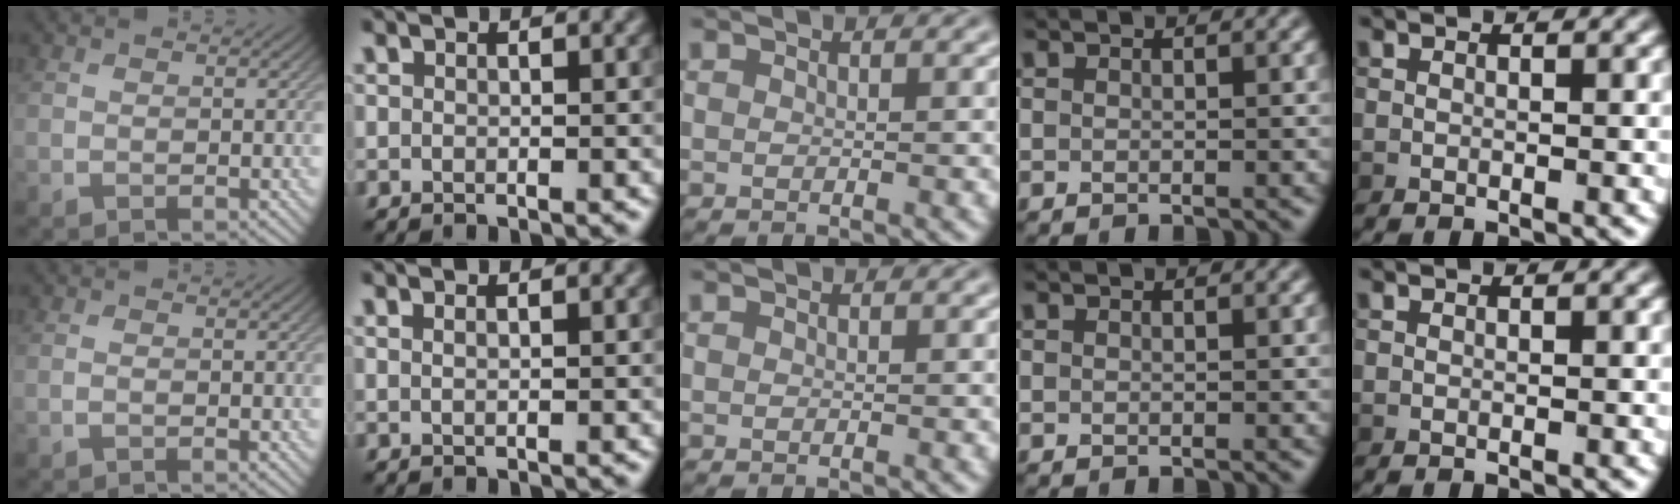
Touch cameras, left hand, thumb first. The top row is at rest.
{"thumb": {"total": 0.6, "force": [-0.4, 0.1, 0.4], "torque": [-0.010, 0.000, -0.007]}, "index": {"total": 0.8, "force": [0.5, 0.3, 0.6], "torque": [-0.005, -0.003, 0.000]}}